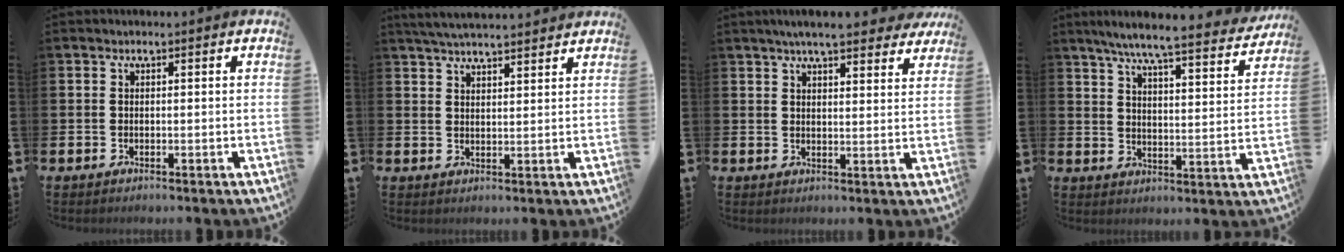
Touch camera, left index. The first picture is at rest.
{"total": 4.3, "force": [4.2, 0.2, 0.8], "torque": [-0.019, -0.017, 0.076]}
{"total": 6.2, "force": [5.6, 0.9, 2.5], "torque": [-0.053, -0.019, 0.099]}
{"total": 7.2, "force": [6.5, 0.1, 3.2], "torque": [-0.079, -0.043, 0.108]}